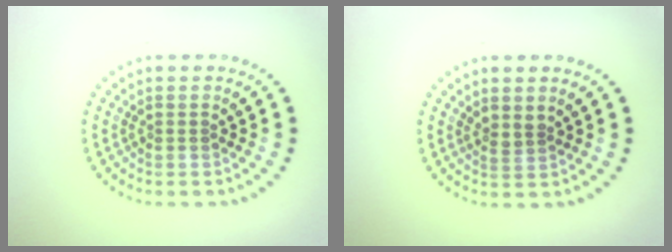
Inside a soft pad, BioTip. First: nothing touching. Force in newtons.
{"total": 1.1, "press": 0.7, "slide": 0.8}